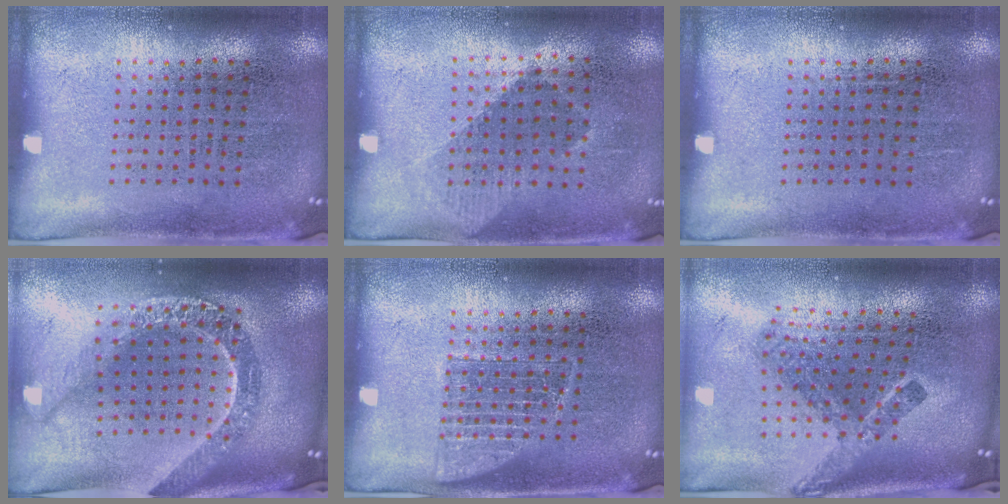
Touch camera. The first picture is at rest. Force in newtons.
{"total": 0.9, "press": 0.8, "slide": 0.5}
{"total": 0.0}
{"total": 2.8, "press": 2.2, "slide": 1.7}
{"total": 1.9, "press": 1.8, "slide": 0.3}
{"total": 2.4, "press": 1.5, "slide": 1.9}